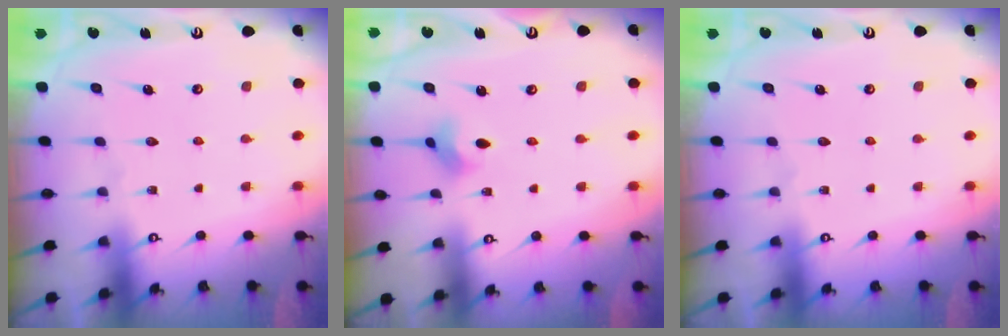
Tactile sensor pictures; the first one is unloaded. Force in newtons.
{"total": 2.9, "press": 2.9, "slide": 0.4}
{"total": 0.0}